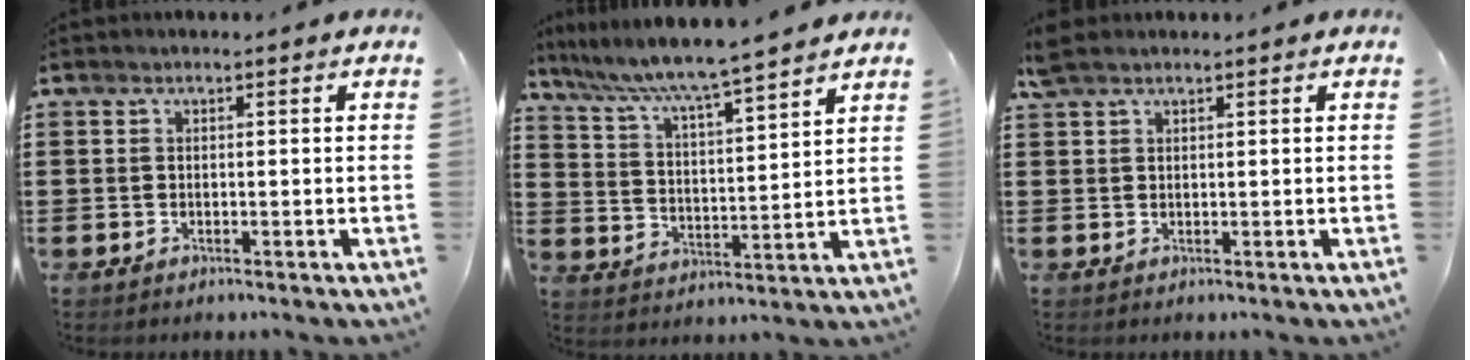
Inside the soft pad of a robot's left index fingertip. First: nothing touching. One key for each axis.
{"total": 6.2, "fx": 5.6, "fy": -0.5, "fz": 2.6, "tx": -0.073, "ty": -0.036, "tz": 0.090}
{"total": 2.0, "fx": 1.5, "fy": 0.7, "fz": 1.0, "tx": -0.024, "ty": 0.003, "tz": 0.029}